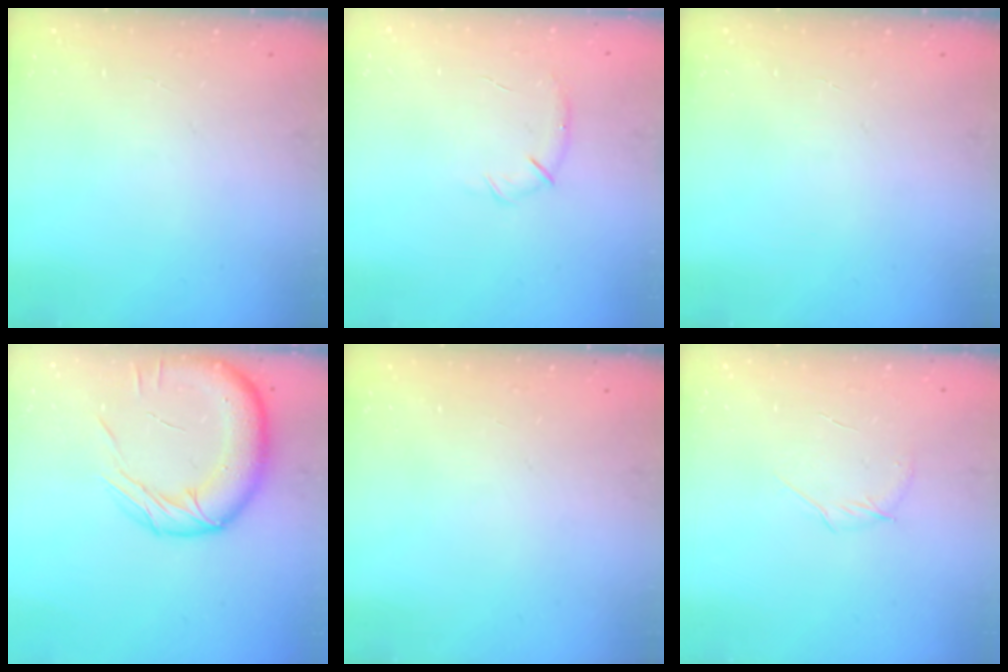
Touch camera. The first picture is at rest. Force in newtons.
{"total": 6.3, "press": 6.1, "slide": 1.5}
{"total": 0.0}
{"total": 15.7, "press": 15.6, "slide": 1.7}
{"total": 0.0}
{"total": 5.8, "press": 5.6, "slide": 1.6}